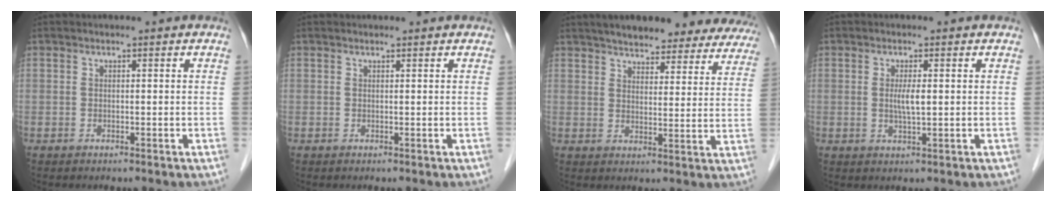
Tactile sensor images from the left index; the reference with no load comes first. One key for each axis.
{"total": 0.6, "fx": 0.5, "fy": 0.0, "fz": 0.1, "tx": -0.003, "ty": 0.006, "tz": 0.009}
{"total": 23.4, "fx": 20.5, "fy": 6.6, "fz": 9.2, "tx": -0.122, "ty": -0.002, "tz": 0.240}
{"total": 2.6, "fx": 0.1, "fy": 0.2, "fz": 2.6, "tx": -0.051, "ty": -0.006, "tz": 0.002}